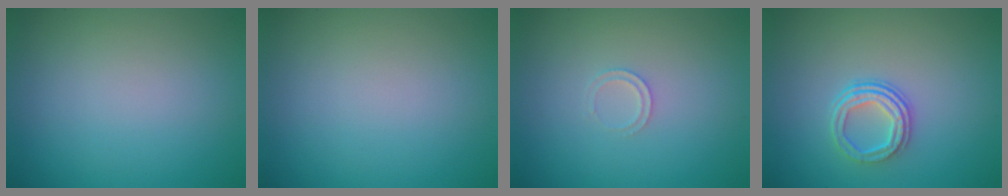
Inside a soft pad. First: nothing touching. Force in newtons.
{"total": 0.0}
{"total": 0.9, "press": 0.9, "slide": 0.1}
{"total": 3.1, "press": 2.4, "slide": 1.9}